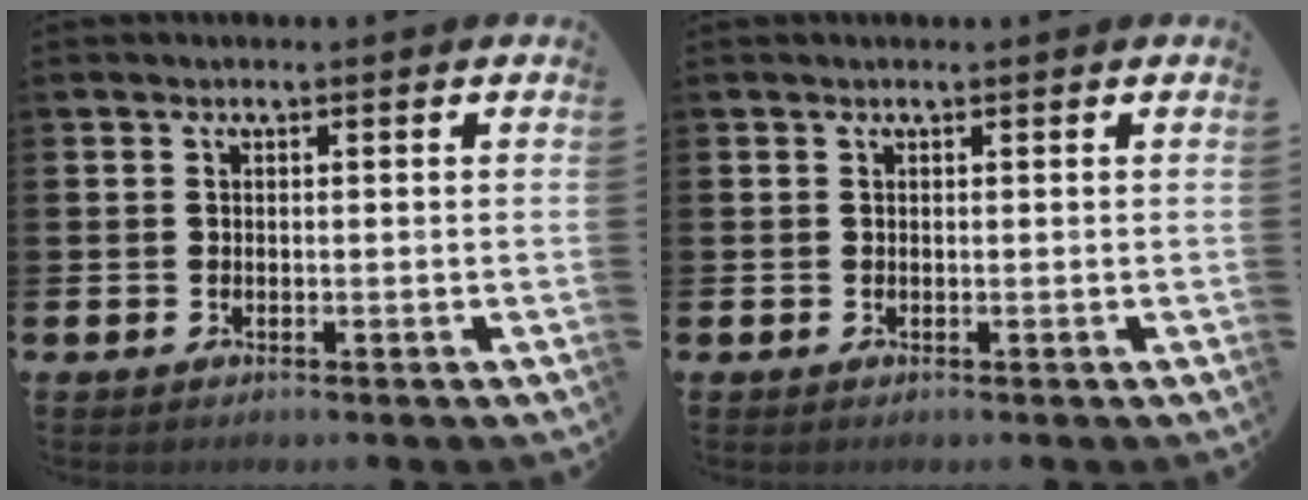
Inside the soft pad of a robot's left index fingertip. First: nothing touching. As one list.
[{"total": 0.0}]